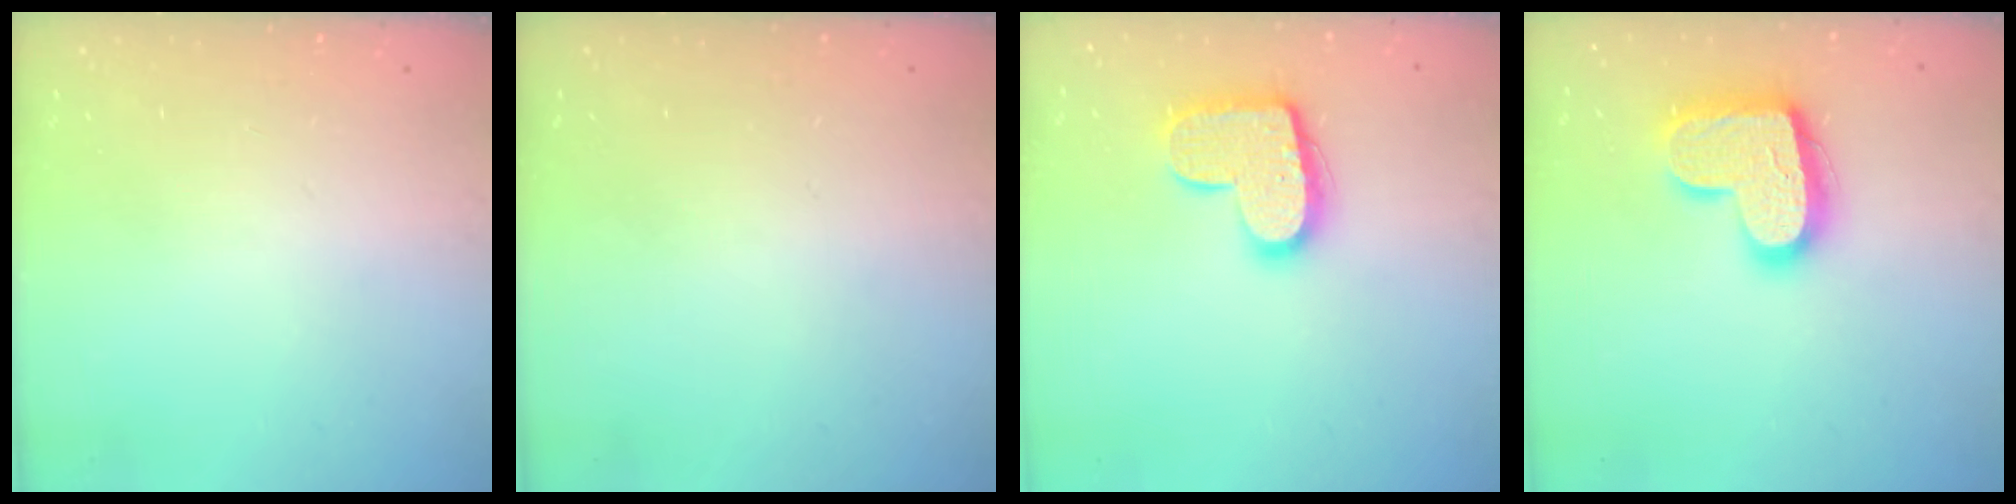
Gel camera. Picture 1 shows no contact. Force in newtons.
{"total": 0.6, "press": 0.6, "slide": 0.2}
{"total": 14.6, "press": 14.6, "slide": 0.8}
{"total": 17.3, "press": 17.3, "slide": 1.1}